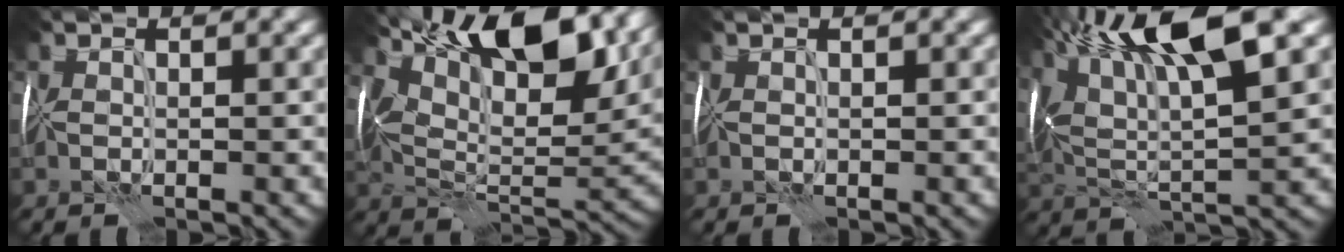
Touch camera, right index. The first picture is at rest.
{"total": 14.7, "force": [6.8, 6.9, 11.0], "torque": [-0.198, 0.029, 0.119]}
{"total": 0.0}
{"total": 11.7, "force": [5.7, 3.2, 9.6], "torque": [-0.184, 0.024, 0.094]}